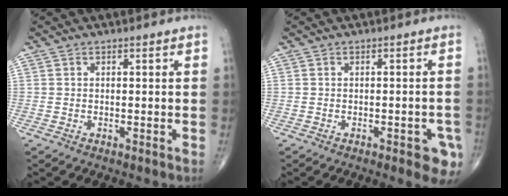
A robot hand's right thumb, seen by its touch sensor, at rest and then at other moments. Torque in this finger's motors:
{"motor_torque": [1.17, 0.88, 0.39, 0.32, 0.16]}